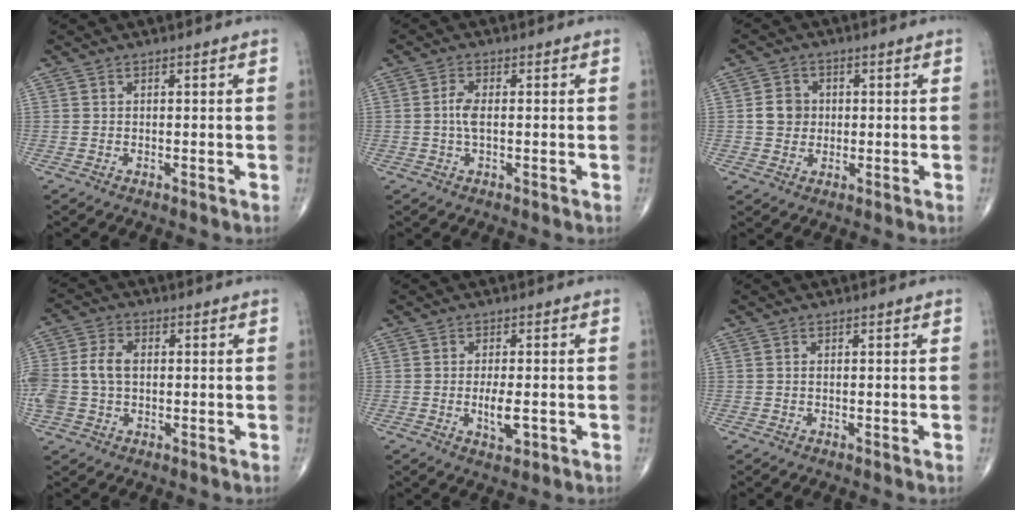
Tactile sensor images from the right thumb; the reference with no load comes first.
{"total": 2.9, "force": [-0.2, 1.1, 2.7], "torque": [-0.062, -0.002, -0.009]}
{"total": 4.9, "force": [0.3, 4.4, 2.2], "torque": [-0.021, 0.004, 0.001]}
{"total": 10.2, "force": [0.0, 7.1, 7.2], "torque": [-0.170, 0.022, 0.002]}
{"total": 4.3, "force": [-1.0, 1.6, 3.9], "torque": [-0.066, -0.007, -0.015]}
{"total": 0.0}